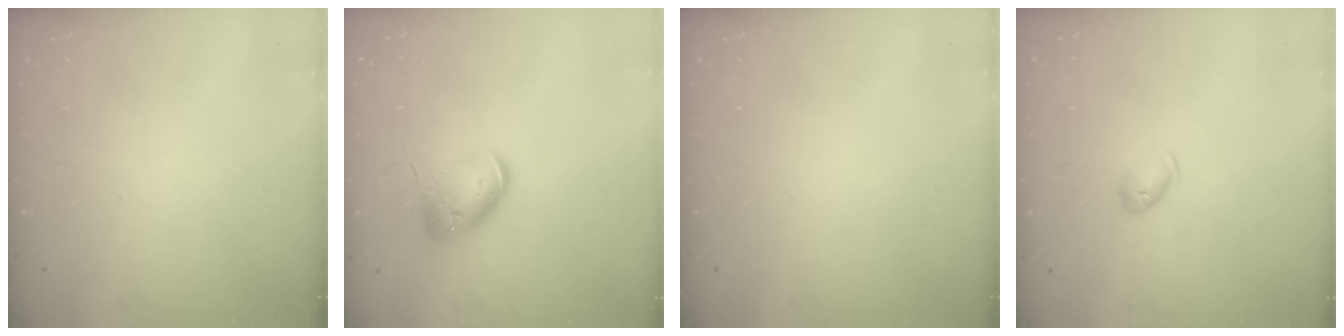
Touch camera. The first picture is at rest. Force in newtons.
{"total": 11.4, "press": 11.3, "slide": 1.8}
{"total": 0.0}
{"total": 6.4, "press": 6.3, "slide": 1.1}